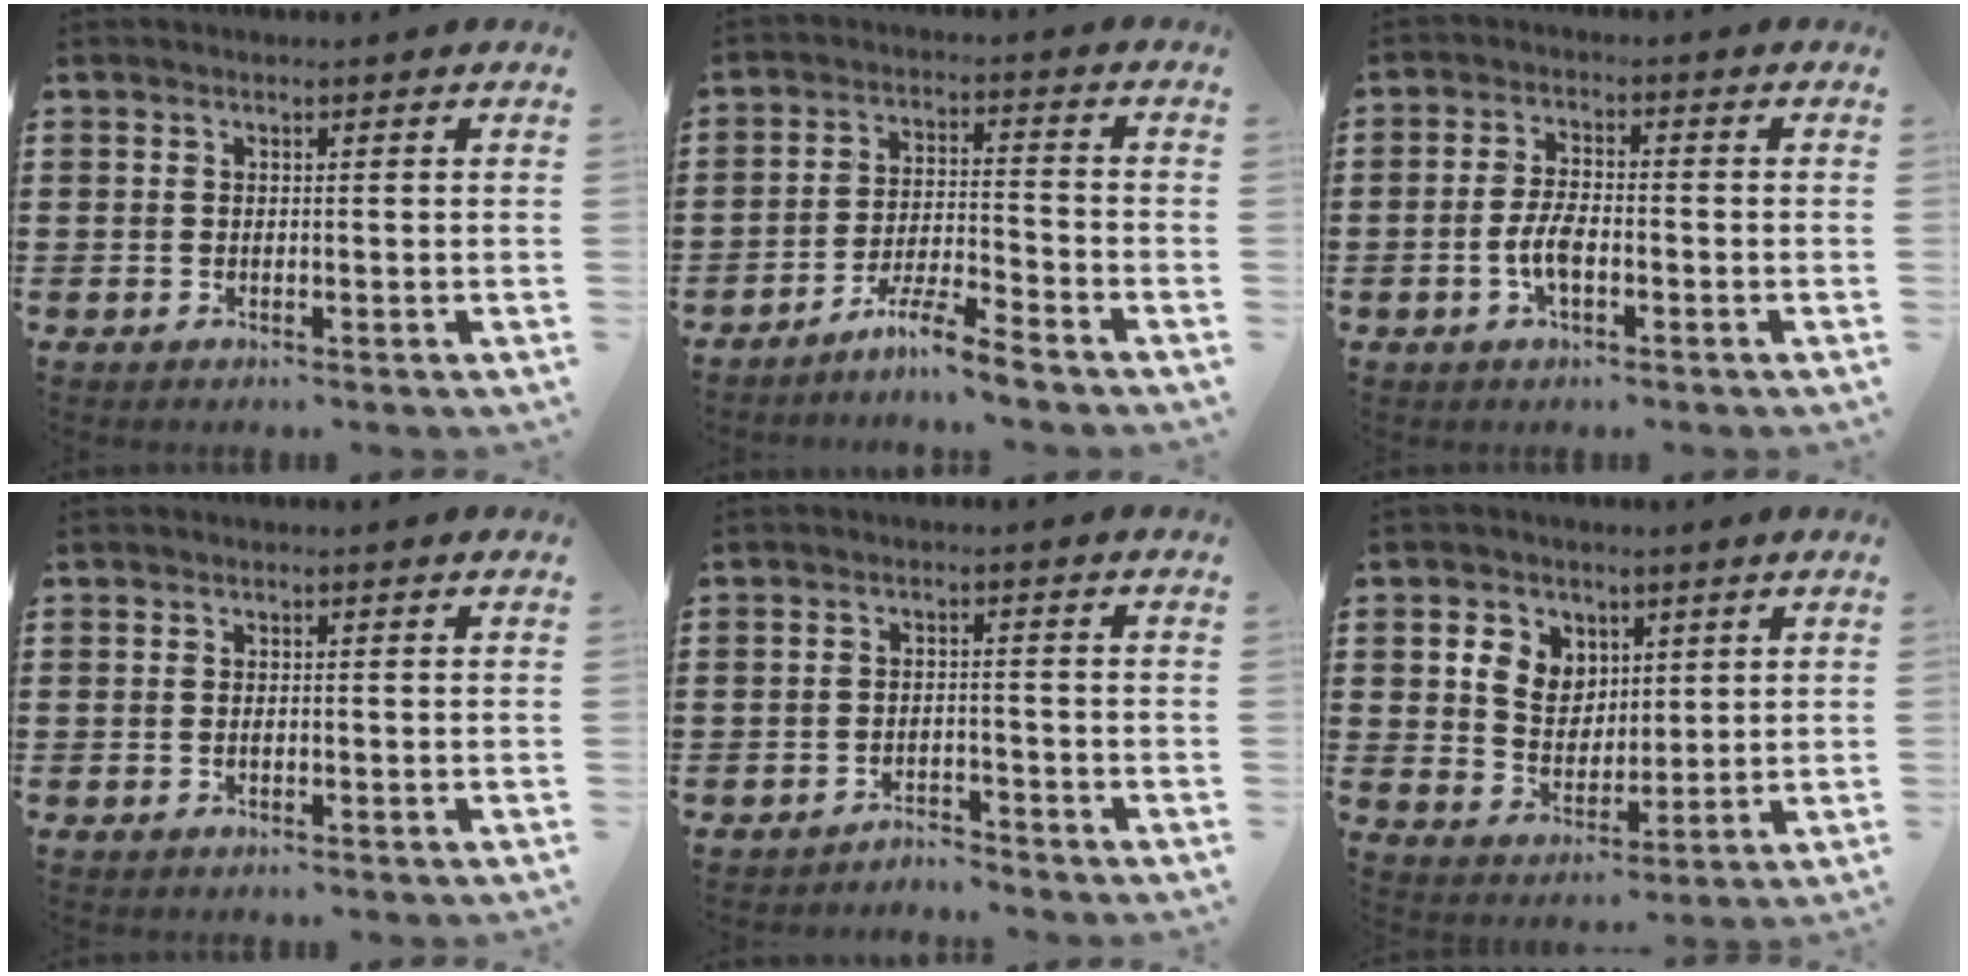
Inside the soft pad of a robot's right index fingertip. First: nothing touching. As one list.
[{"total": 5.8, "force": [-5.3, -0.3, 2.3], "torque": [-0.054, -0.008, -0.104]}, {"total": 4.7, "force": [-1.4, 2.2, 3.9], "torque": [-0.091, 0.001, -0.030]}, {"total": 0.5, "force": [-0.1, 0.2, 0.5], "torque": [-0.012, -0.002, -0.002]}, {"total": 2.6, "force": [-2.5, 0.2, -0.2], "torque": [-0.006, 0.002, -0.056]}, {"total": 5.6, "force": [2.3, 4.9, 1.3], "torque": [-0.043, 0.015, 0.041]}]